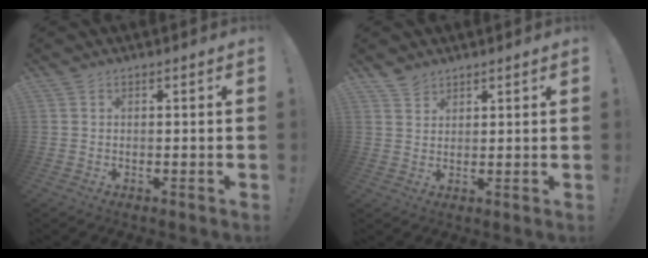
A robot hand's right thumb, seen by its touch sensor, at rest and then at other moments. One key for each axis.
{"total": 3.2, "fx": 2.8, "fy": 1.6, "fz": 0.3, "tx": -0.002, "ty": -0.019, "tz": 0.052}